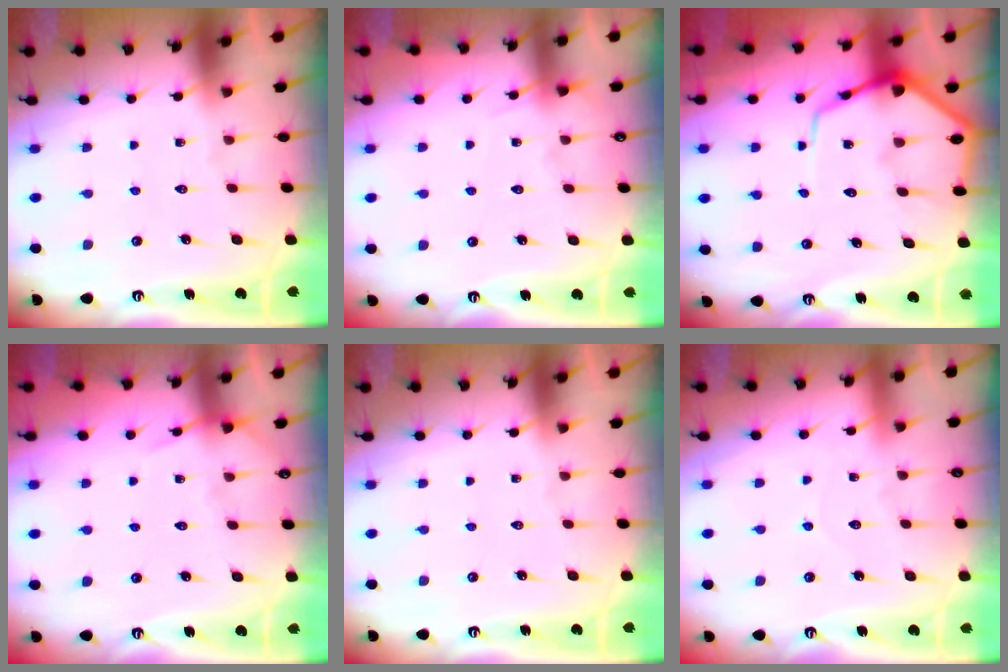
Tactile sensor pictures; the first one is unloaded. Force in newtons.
{"total": 5.2, "press": 5.2, "slide": 0.6}
{"total": 9.4, "press": 9.3, "slide": 0.9}
{"total": 5.0, "press": 5.0, "slide": 0.7}
{"total": 0.0}
{"total": 4.1, "press": 4.0, "slide": 0.3}